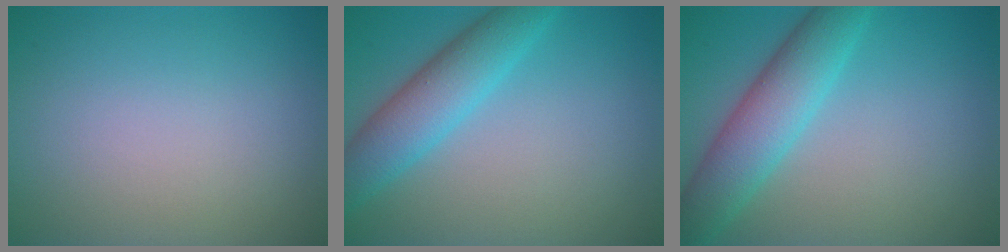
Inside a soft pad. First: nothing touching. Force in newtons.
{"total": 4.9, "press": 4.9, "slide": 0.2}
{"total": 5.6, "press": 5.6, "slide": 0.2}